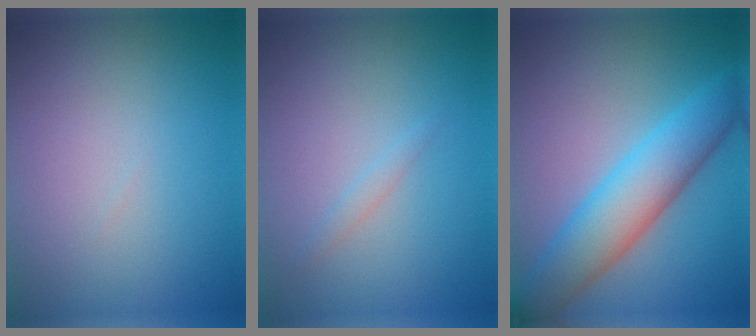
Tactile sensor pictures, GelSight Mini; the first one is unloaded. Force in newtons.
{"total": 0.8, "press": 0.8, "slide": 0.1}
{"total": 6.8, "press": 6.8, "slide": 0.2}